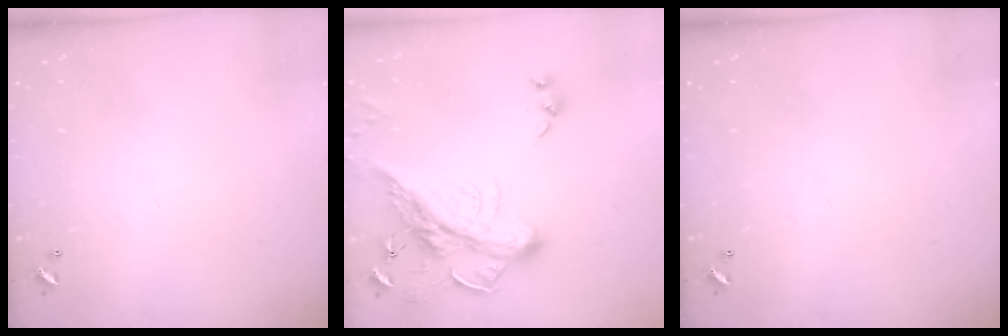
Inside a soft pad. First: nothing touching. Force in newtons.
{"total": 9.5, "press": 9.3, "slide": 1.9}
{"total": 0.0}